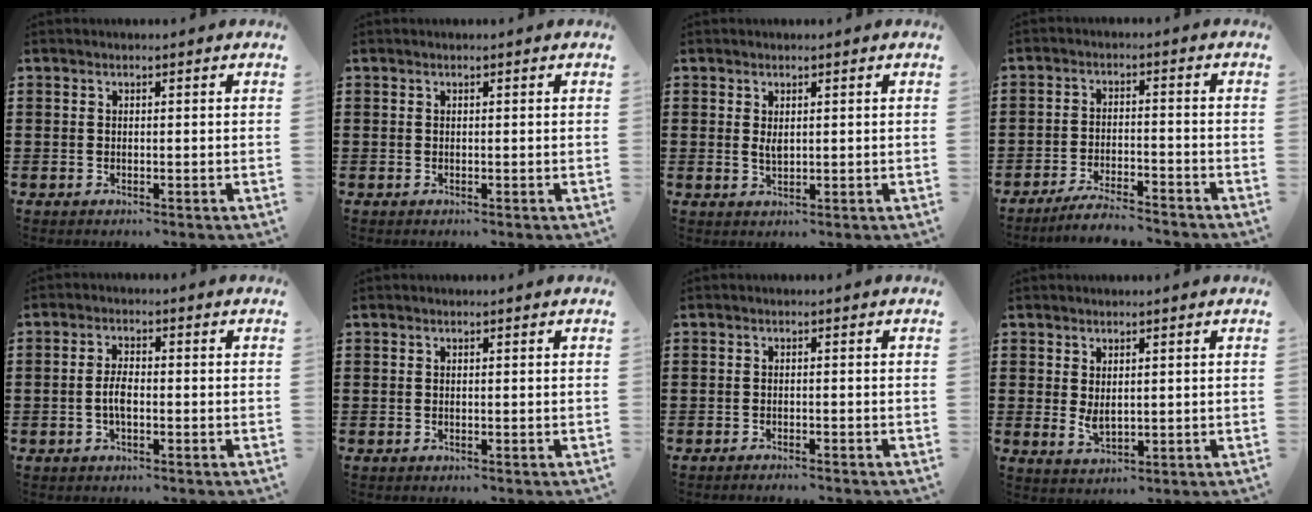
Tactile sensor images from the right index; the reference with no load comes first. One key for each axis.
{"total": 0.0}
{"total": 1.7, "fx": 0.7, "fy": 0.8, "fz": 1.4, "tx": -0.030, "ty": 0.003, "tz": 0.012}
{"total": 4.5, "fx": -4.2, "fy": 0.2, "fz": 1.5, "tx": -0.035, "ty": -0.001, "tz": -0.085}
{"total": 3.5, "fx": -0.7, "fy": 1.5, "fz": 3.1, "tx": -0.073, "ty": 0.000, "tz": -0.018}
{"total": 0.0}
{"total": 1.1, "fx": -1.0, "fy": -0.1, "fz": 0.2, "tx": -0.006, "ty": 0.000, "tz": -0.021}
{"total": 2.6, "fx": 0.5, "fy": 1.4, "fz": 2.1, "tx": -0.041, "ty": 0.003, "tz": 0.010}